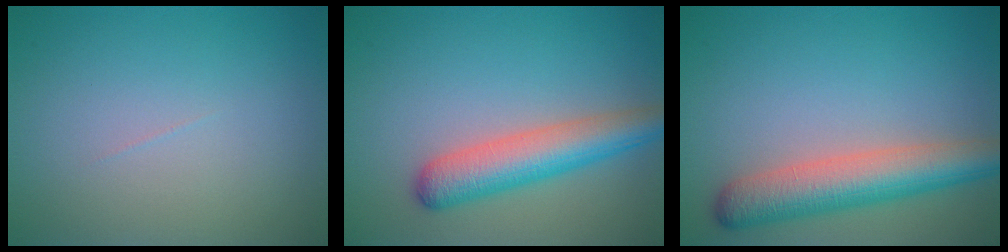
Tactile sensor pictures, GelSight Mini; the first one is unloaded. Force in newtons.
{"total": 5.2, "press": 5.2, "slide": 0.3}
{"total": 6.2, "press": 6.2, "slide": 0.4}